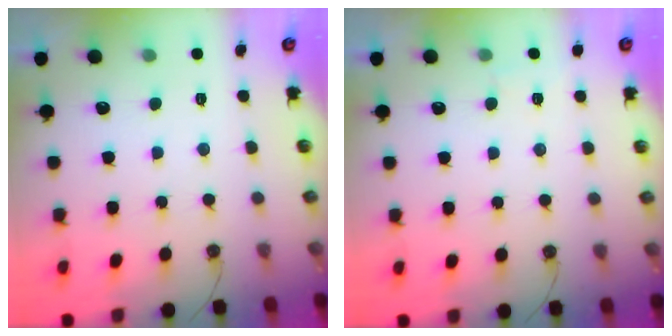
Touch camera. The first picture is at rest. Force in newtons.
{"total": 3.7, "press": 3.7, "slide": 0.3}